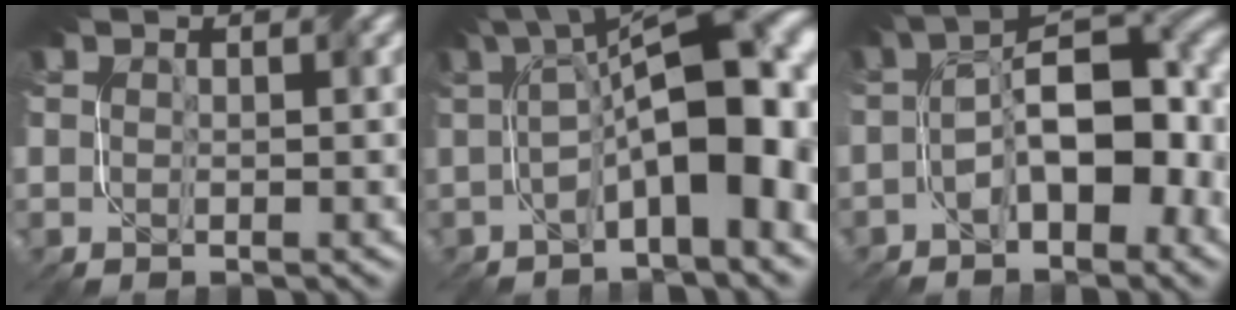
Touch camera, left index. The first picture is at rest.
{"total": 10.7, "force": [-0.8, 3.3, 10.1], "torque": [-0.148, 0.023, -0.020]}
{"total": 10.4, "force": [-2.2, 4.9, 8.9], "torque": [-0.132, 0.018, -0.047]}